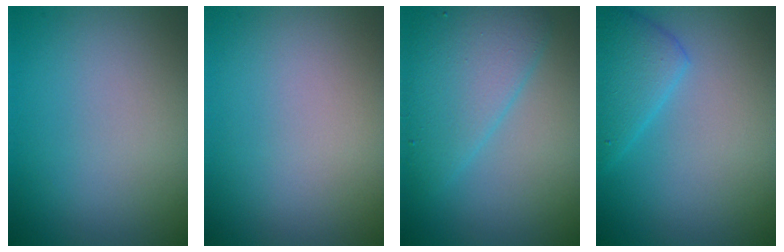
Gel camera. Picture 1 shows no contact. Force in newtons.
{"total": 0.0}
{"total": 5.0, "press": 5.0, "slide": 0.3}
{"total": 3.0, "press": 3.0, "slide": 0.2}